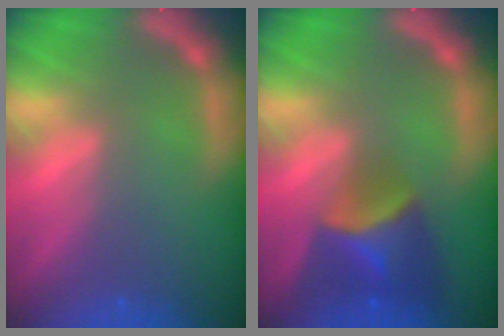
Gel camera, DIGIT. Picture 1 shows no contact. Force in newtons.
{"total": 6.0}